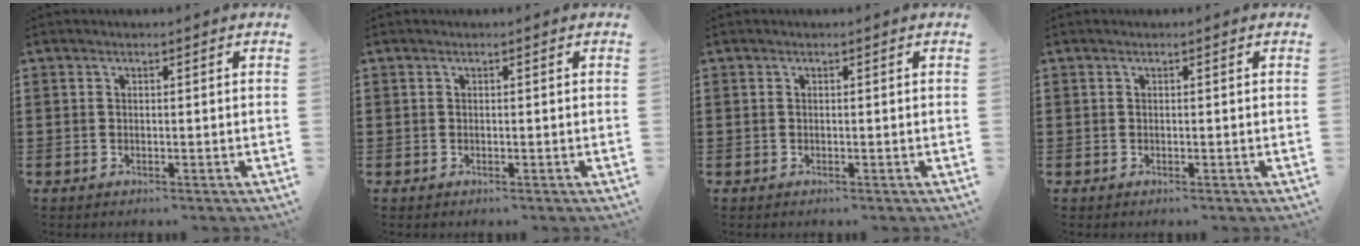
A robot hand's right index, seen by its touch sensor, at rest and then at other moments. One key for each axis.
{"total": 0.0}
{"total": 0.0}
{"total": 0.0}